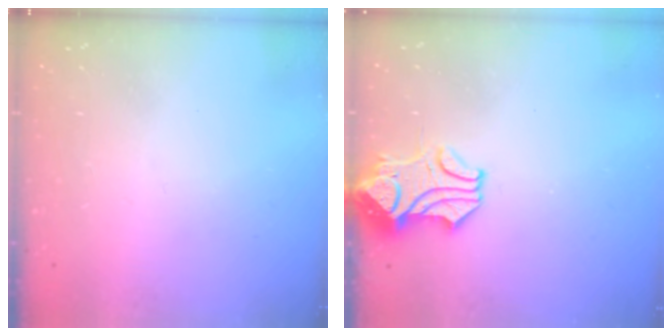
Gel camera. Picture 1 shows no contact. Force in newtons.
{"total": 1.6, "press": 1.4, "slide": 0.9}